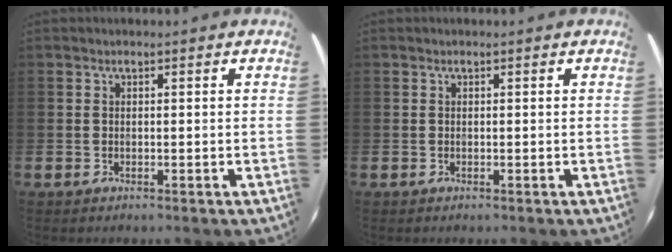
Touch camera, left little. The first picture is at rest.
{"total": 0.0}